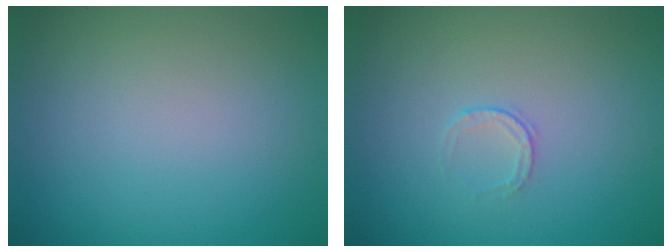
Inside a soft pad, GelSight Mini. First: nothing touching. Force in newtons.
{"total": 0.7, "press": 0.5, "slide": 0.5}